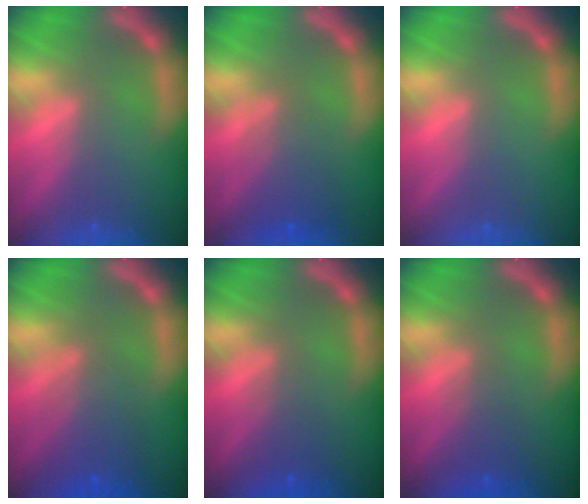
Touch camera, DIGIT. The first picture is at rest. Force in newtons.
{"total": 4.0}
{"total": 0.0}
{"total": 4.5}
{"total": 2.4}
{"total": 2.4}